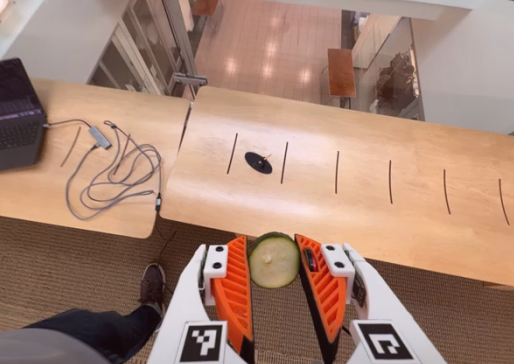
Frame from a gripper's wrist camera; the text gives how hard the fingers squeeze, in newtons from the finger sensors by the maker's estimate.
{"total": 8.9, "left": 8.9, "right": 9.0}